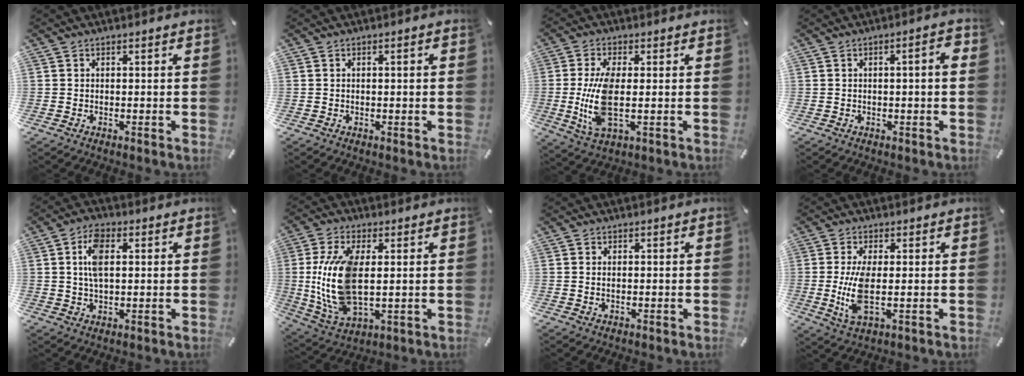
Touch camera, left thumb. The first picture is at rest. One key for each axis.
{"total": 1.1, "fx": -0.1, "fy": 0.1, "fz": 1.1, "tx": -0.018, "ty": -0.002, "tz": -0.001}
{"total": 11.2, "fx": -0.2, "fy": 4.0, "fz": 10.4, "tx": -0.232, "ty": -0.025, "tz": -0.004}
{"total": 3.8, "fx": 0.2, "fy": 0.6, "fz": 3.8, "tx": -0.059, "ty": 0.002, "tz": 0.000}
{"total": 7.1, "fx": 1.7, "fy": 3.7, "fz": 5.7, "tx": -0.128, "ty": 0.004, "tz": 0.025}
{"total": 15.1, "fx": 1.7, "fy": 7.5, "fz": 13.0, "tx": -0.297, "ty": -0.018, "tz": 0.030}
{"total": 1.0, "fx": 0.1, "fy": 0.3, "fz": 1.0, "tx": -0.020, "ty": -0.001, "tz": 0.001}
{"total": 9.1, "fx": -0.1, "fy": 3.1, "fz": 8.6, "tx": -0.197, "ty": -0.025, "tz": -0.003}